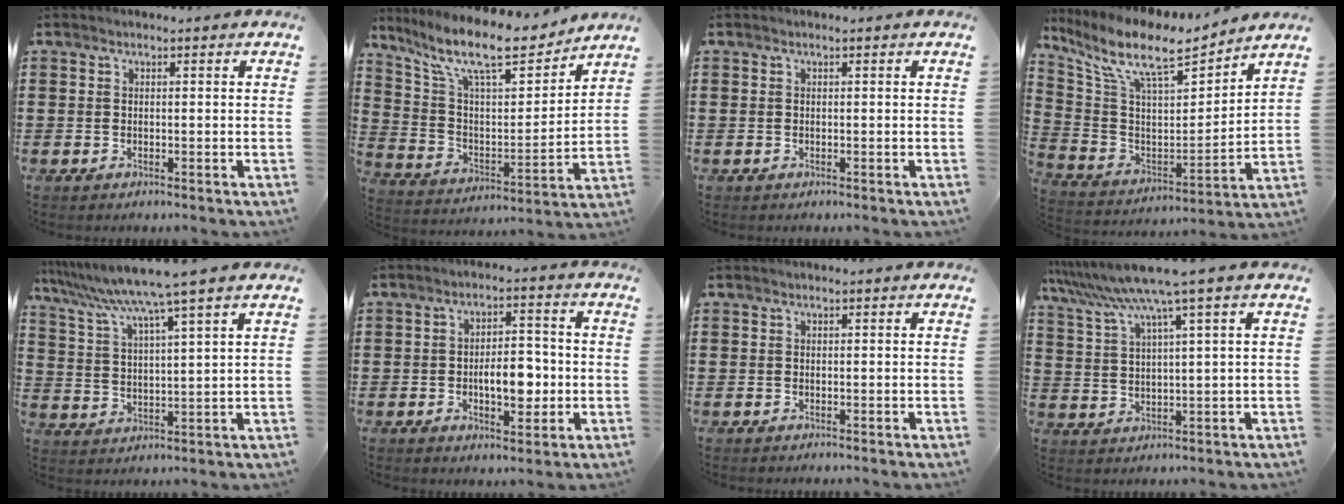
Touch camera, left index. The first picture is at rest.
{"total": 13.5, "force": [10.9, 2.6, 7.5], "torque": [-0.180, -0.061, 0.187]}
{"total": 0.0}
{"total": 10.8, "force": [8.3, 2.8, 6.4], "torque": [-0.158, -0.043, 0.139]}
{"total": 7.7, "force": [6.3, -1.5, 4.0], "torque": [-0.102, -0.044, 0.103]}
{"total": 6.8, "force": [-1.2, 3.4, 5.8], "torque": [-0.080, 0.000, -0.028]}
{"total": 0.0}
{"total": 7.4, "force": [5.2, -0.7, 5.3], "torque": [-0.129, -0.030, 0.084]}